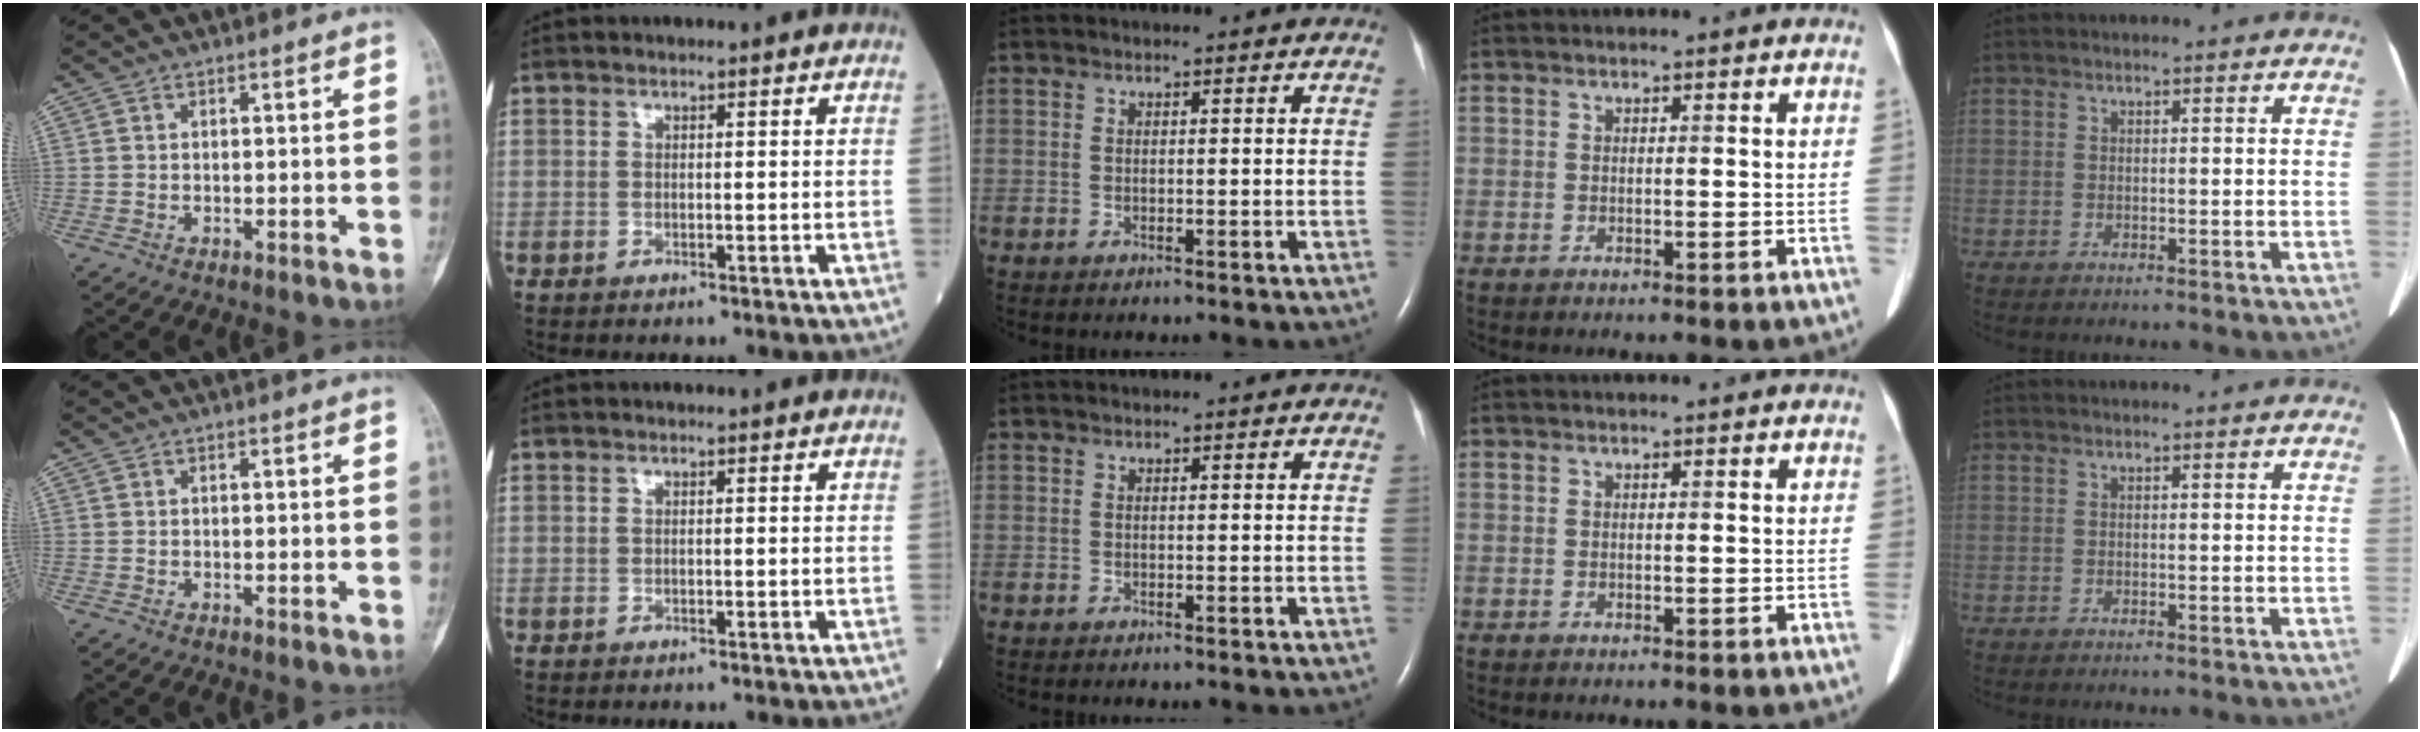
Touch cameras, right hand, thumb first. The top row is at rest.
{}